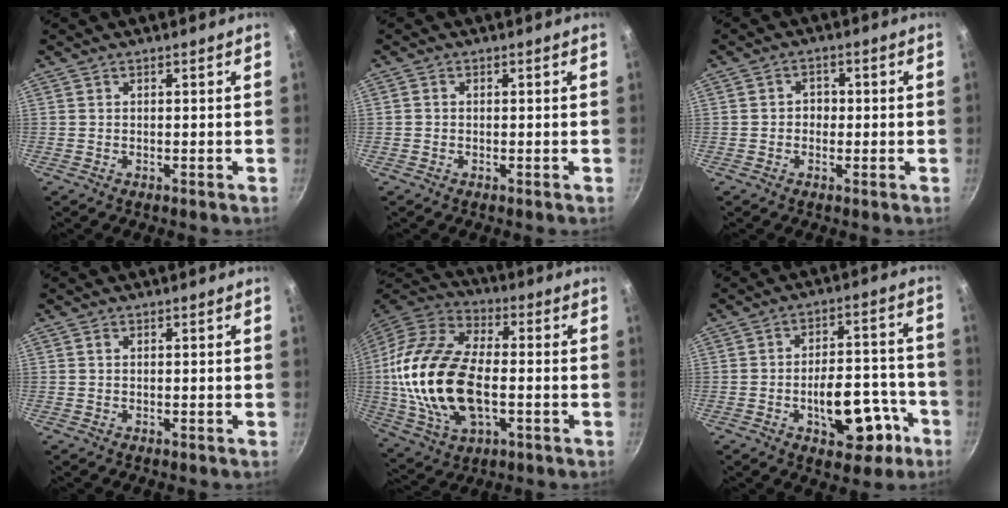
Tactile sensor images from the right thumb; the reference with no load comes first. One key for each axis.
{"total": 0.6, "fx": -0.1, "fy": 0.5, "fz": 0.3, "tx": -0.005, "ty": 0.003, "tz": -0.003}
{"total": 2.7, "fx": -0.4, "fy": 2.4, "fz": 1.2, "tx": 0.000, "ty": 0.007, "tz": -0.008}
{"total": 0.5, "fx": 0.1, "fy": 0.4, "fz": 0.3, "tx": -0.007, "ty": 0.002, "tz": 0.002}
{"total": 24.0, "fx": -1.9, "fy": 13.7, "fz": 19.7, "tx": -0.392, "ty": 0.023, "tz": -0.038}
{"total": 13.8, "fx": -5.7, "fy": 7.3, "fz": 10.3, "tx": -0.107, "ty": 0.051, "tz": -0.069}